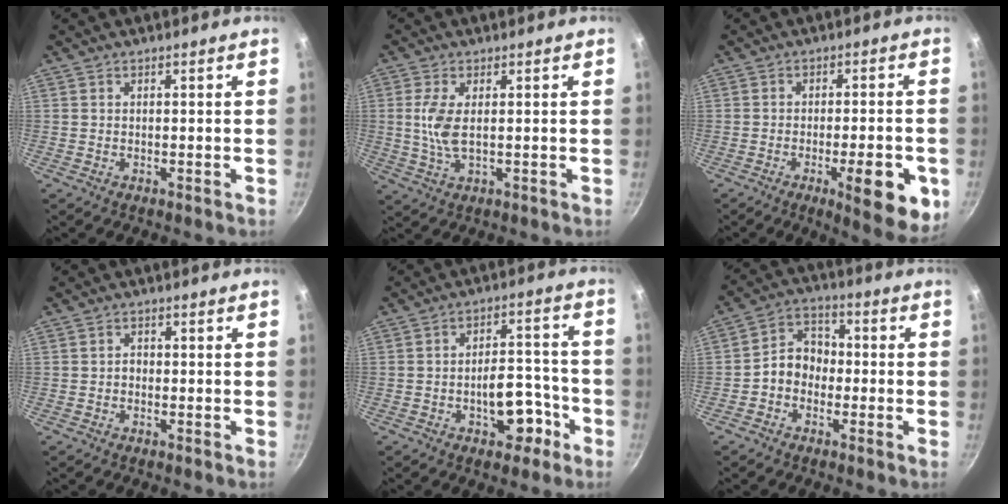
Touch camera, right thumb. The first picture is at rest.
{"total": 5.8, "force": [0.6, 2.4, 5.3], "torque": [-0.118, -0.002, 0.013]}
{"total": 12.6, "force": [-4.3, 3.8, 11.2], "torque": [-0.126, 0.009, -0.054]}
{"total": 1.2, "force": [-0.4, 0.9, 0.6], "torque": [-0.007, 0.008, -0.008]}
{"total": 9.8, "force": [-4.2, 5.6, 6.9], "torque": [-0.056, 0.046, -0.052]}
{"total": 7.2, "force": [-1.7, 5.9, 3.9], "torque": [-0.031, 0.032, -0.045]}